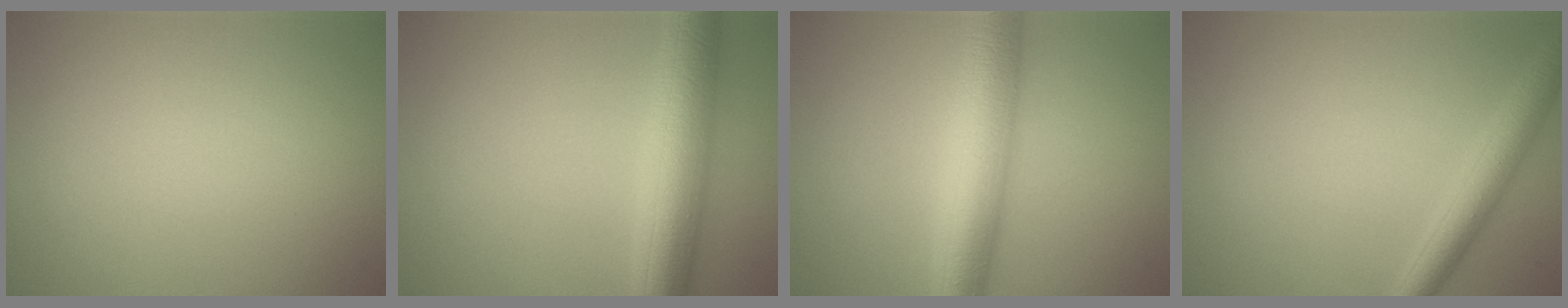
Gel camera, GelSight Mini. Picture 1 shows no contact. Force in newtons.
{"total": 6.8, "press": 6.8, "slide": 0.1}
{"total": 6.6, "press": 6.6, "slide": 0.1}
{"total": 3.4, "press": 3.4, "slide": 0.1}